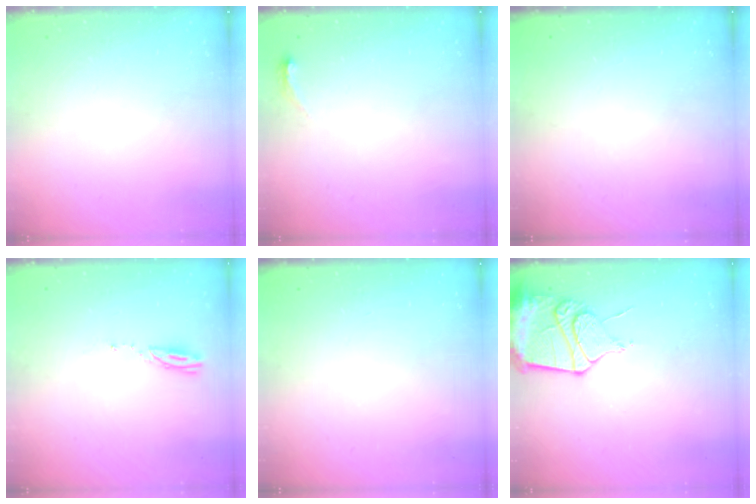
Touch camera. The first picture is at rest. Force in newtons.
{"total": 3.7, "press": 3.4, "slide": 1.5}
{"total": 0.0}
{"total": 3.0, "press": 3.0, "slide": 0.2}
{"total": 0.0}
{"total": 13.2, "press": 13.1, "slide": 1.7}